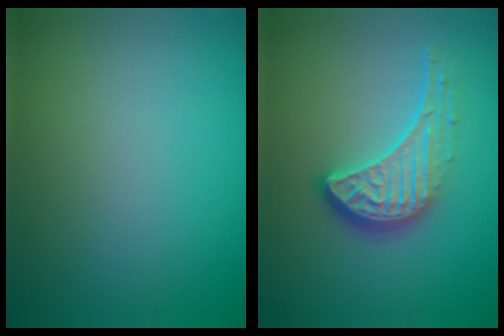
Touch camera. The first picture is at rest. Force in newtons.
{"total": 4.6, "press": 3.3, "slide": 3.2}